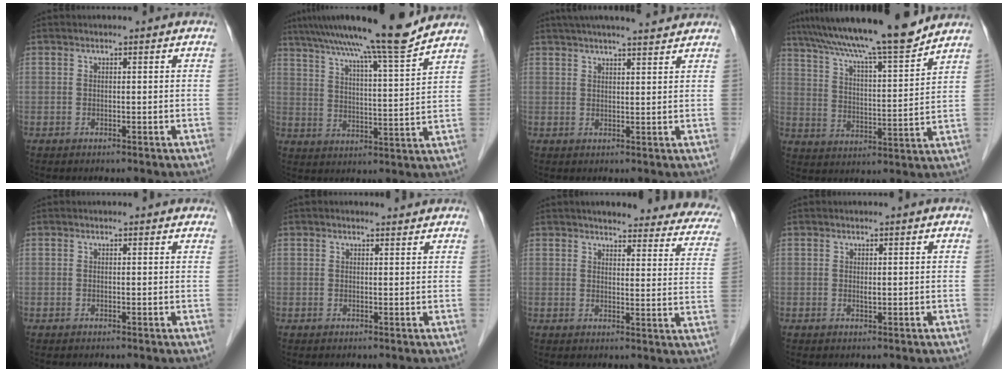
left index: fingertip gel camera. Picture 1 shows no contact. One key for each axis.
{"total": 15.9, "fx": 13.5, "fy": -1.1, "fz": 8.3, "tx": -0.136, "ty": 0.000, "tz": 0.200}
{"total": 10.9, "fx": 9.5, "fy": 1.3, "fz": 5.3, "tx": -0.081, "ty": 0.025, "tz": 0.124}
{"total": 17.2, "fx": 14.9, "fy": 0.1, "fz": 8.6, "tx": -0.144, "ty": 0.008, "tz": 0.234}
{"total": 1.2, "fx": 1.0, "fy": 0.5, "fz": 0.3, "tx": -0.008, "ty": 0.000, "tz": 0.000}
{"total": 1.9, "fx": 1.8, "fy": 0.6, "fz": 0.4, "tx": -0.010, "ty": 0.009, "tz": 0.021}
{"total": 21.8, "fx": 19.2, "fy": 5.1, "fz": 8.9, "tx": -0.087, "ty": -0.027, "tz": 0.200}
{"total": 0.5, "fx": 0.1, "fy": 0.2, "fz": 0.5, "tx": -0.013, "ty": -0.002, "tz": 0.001}